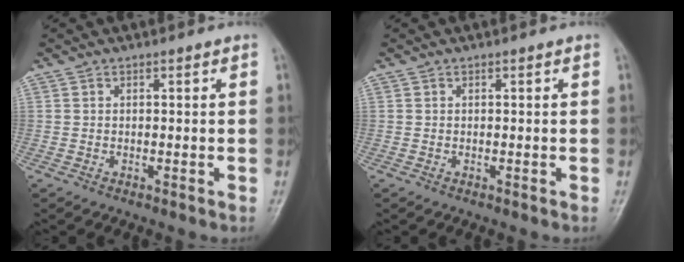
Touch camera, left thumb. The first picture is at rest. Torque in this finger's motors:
{"motor_torque": [0.00, 0.00, -0.01, 0.01, 0.00]}